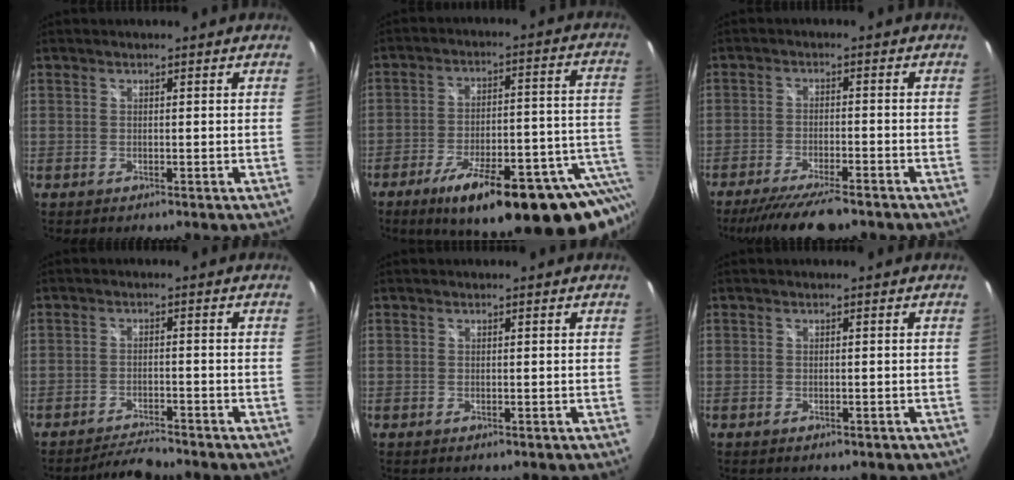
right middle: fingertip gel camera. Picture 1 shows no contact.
{"total": 26.9, "force": [-17.0, 7.0, 19.6], "torque": [-0.253, -0.024, -0.225]}
{"total": 11.5, "force": [-9.5, 2.2, 6.1], "torque": [-0.132, -0.029, -0.154]}
{"total": 5.4, "force": [-5.2, 0.5, 1.3], "torque": [-0.040, -0.003, -0.086]}
{"total": 0.0}
{"total": 1.7, "force": [-1.1, 0.9, 0.9], "torque": [-0.013, -0.003, -0.013]}